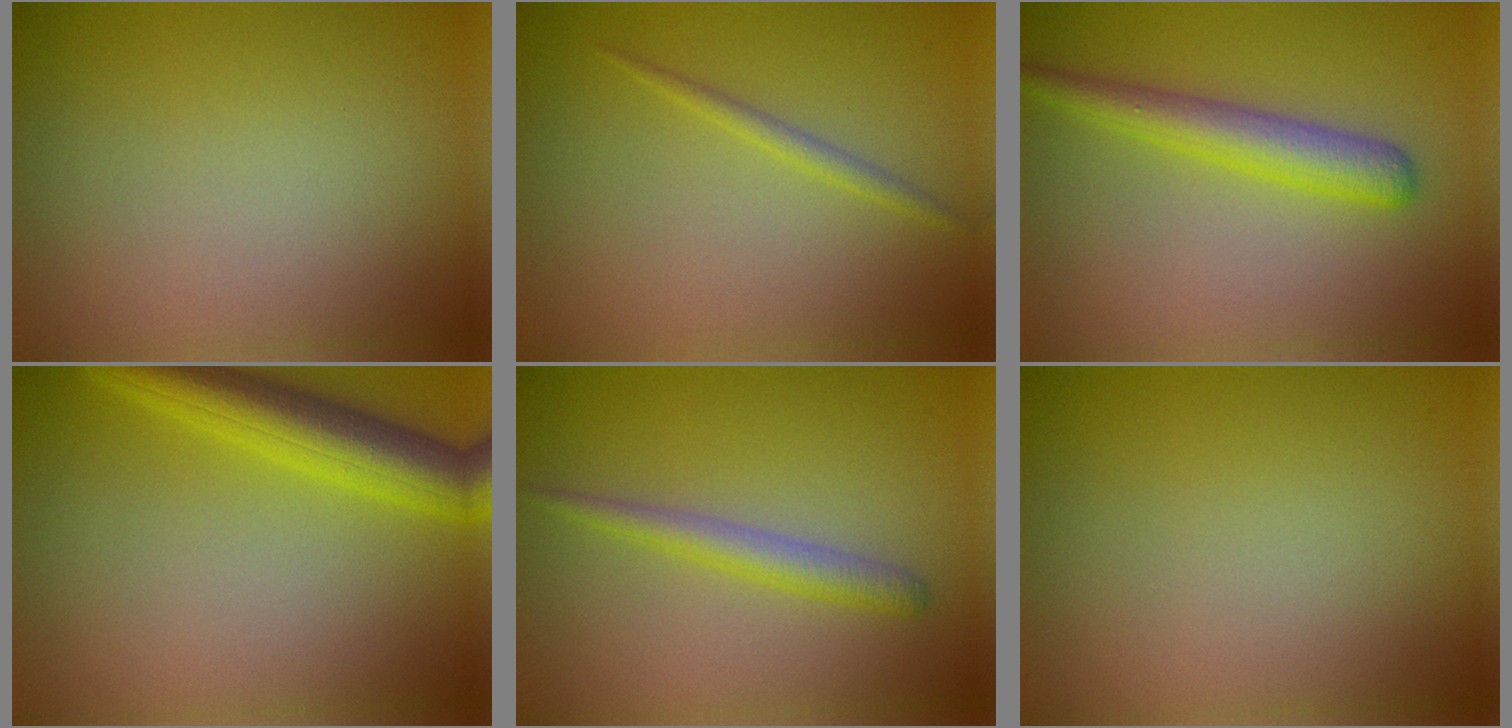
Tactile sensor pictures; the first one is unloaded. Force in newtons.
{"total": 1.1, "press": 1.1, "slide": 0.1}
{"total": 3.7, "press": 3.7, "slide": 0.1}
{"total": 5.8, "press": 5.8, "slide": 0.3}
{"total": 2.2, "press": 2.2, "slide": 0.1}
{"total": 0.0}